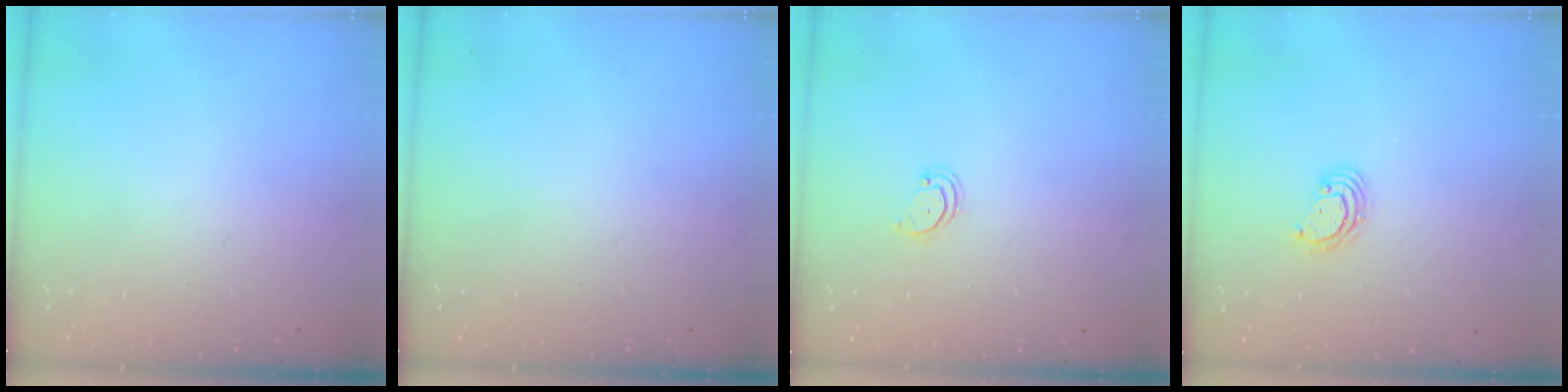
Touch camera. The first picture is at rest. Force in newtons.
{"total": 0.0}
{"total": 3.0, "press": 3.0, "slide": 0.2}
{"total": 3.6, "press": 3.6, "slide": 0.2}